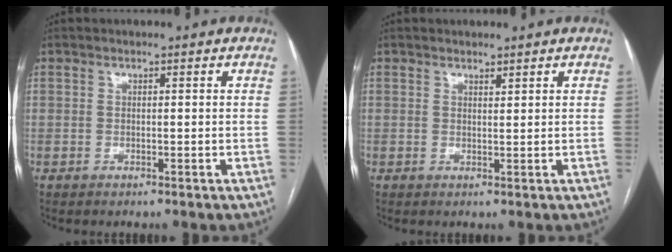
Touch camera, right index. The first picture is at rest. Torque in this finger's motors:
{"motor_torque": [-0.28, 0.35, -0.01, -0.01]}